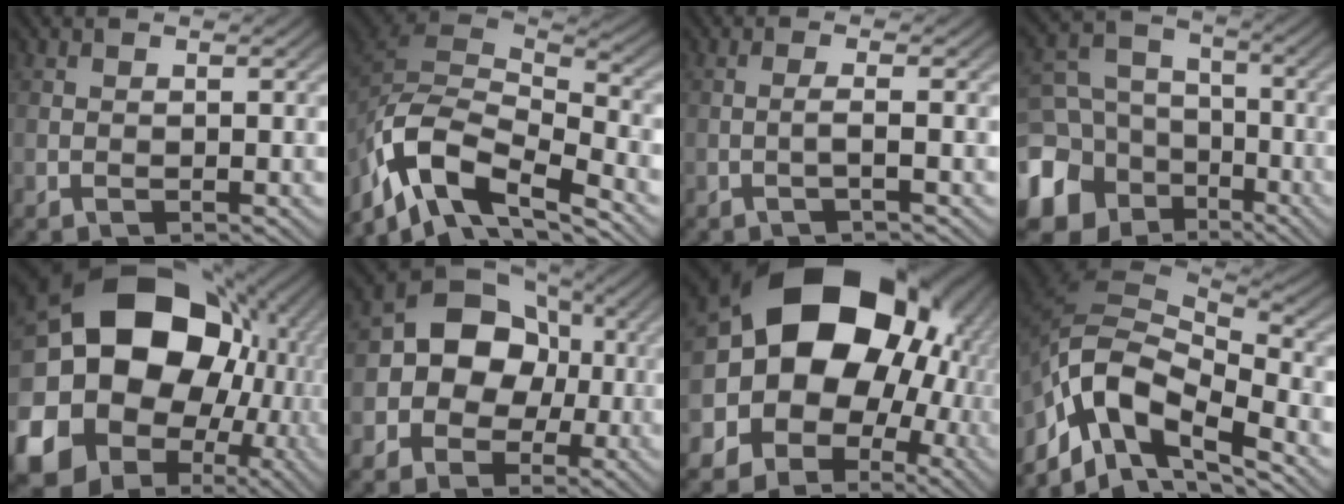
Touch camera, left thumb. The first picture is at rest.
{"total": 11.8, "force": [-7.0, 5.0, 8.1], "torque": [-0.176, -0.004, -0.130]}
{"total": 1.7, "force": [-0.5, 0.1, 1.6], "torque": [-0.026, 0.010, -0.020]}
{"total": 16.0, "force": [-6.0, 13.3, 6.5], "torque": [-0.213, -0.040, -0.109]}
{"total": 22.2, "force": [1.7, 18.2, 12.6], "torque": [-0.292, -0.025, 0.044]}
{"total": 9.9, "force": [-1.0, 8.4, 5.1], "torque": [-0.072, 0.004, -0.041]}
{"total": 20.9, "force": [3.2, 17.1, 11.6], "torque": [-0.205, 0.010, 0.043]}
{"total": 12.8, "force": [-5.4, 6.2, 9.9], "torque": [-0.198, -0.006, -0.111]}